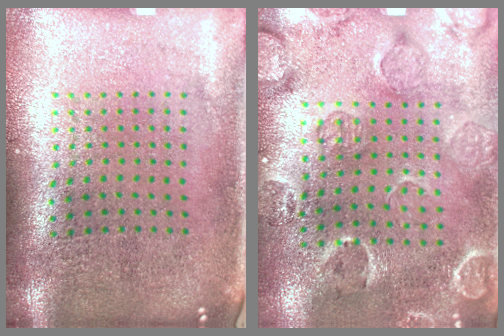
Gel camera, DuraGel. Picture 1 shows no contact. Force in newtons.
{"total": 2.7, "press": 1.8, "slide": 2.0}